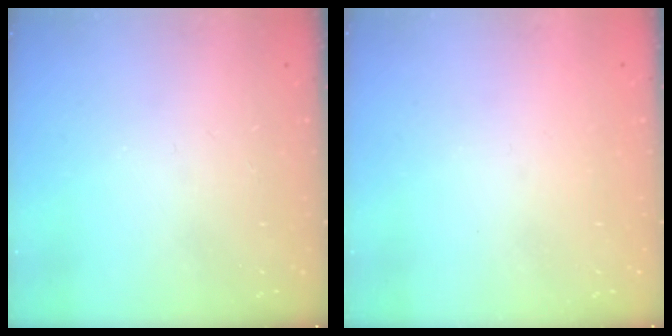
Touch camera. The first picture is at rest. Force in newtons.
{"total": 0.8, "press": 0.7, "slide": 0.3}